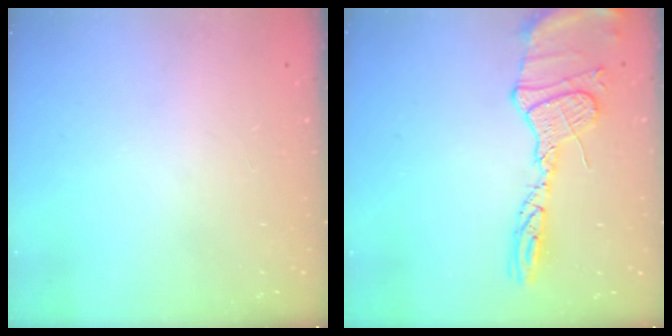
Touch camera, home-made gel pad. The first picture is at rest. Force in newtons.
{"total": 14.8, "press": 14.8, "slide": 1.1}